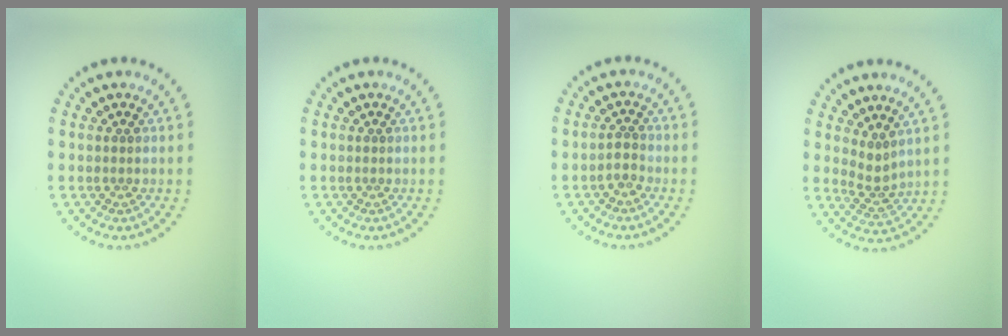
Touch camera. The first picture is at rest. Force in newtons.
{"total": 0.0}
{"total": 1.2, "press": 0.9, "slide": 0.7}
{"total": 2.1, "press": 1.4, "slide": 1.6}